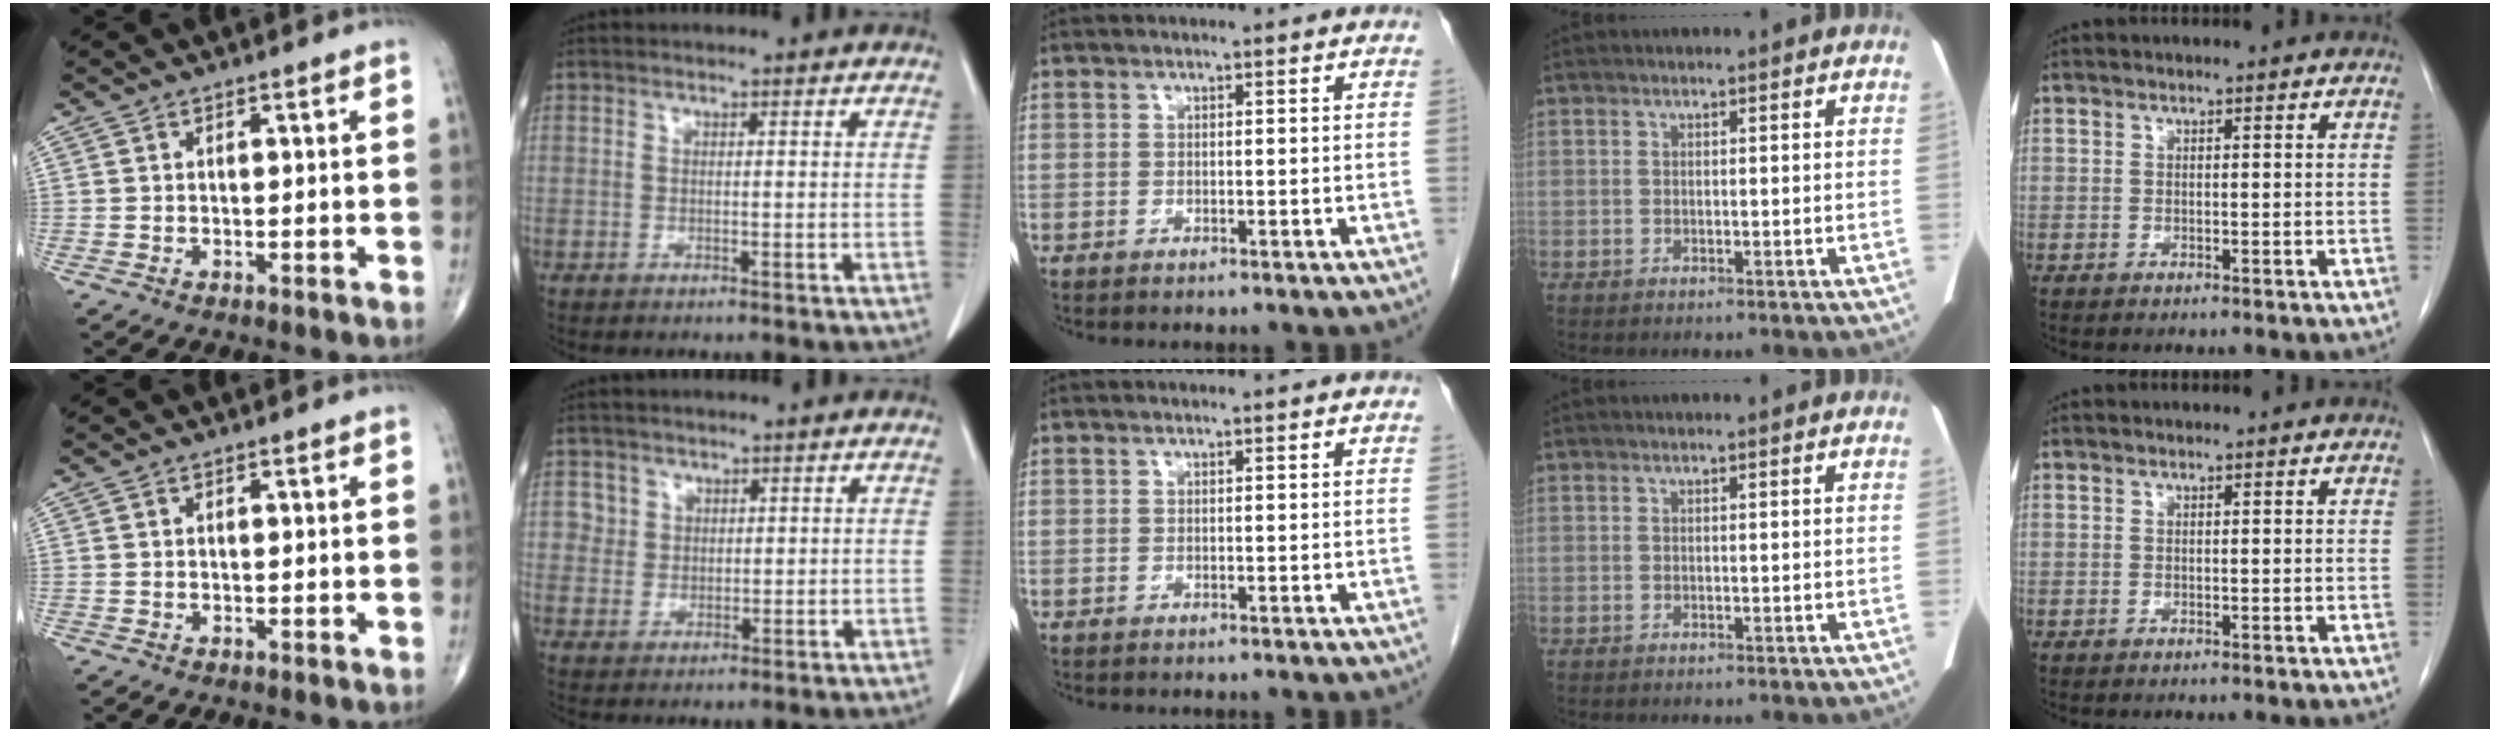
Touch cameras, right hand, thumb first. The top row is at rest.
{"index": {"total": 3.4, "force": [1.4, 3.1, -0.1], "torque": [0.020, 0.001, 0.022]}}